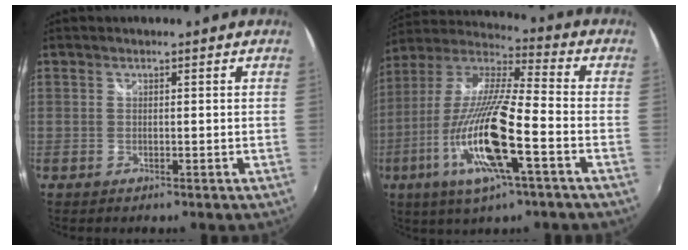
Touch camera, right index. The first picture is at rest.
{"total": 19.4, "force": [-7.2, 3.0, 17.7], "torque": [-0.343, -0.033, -0.140]}